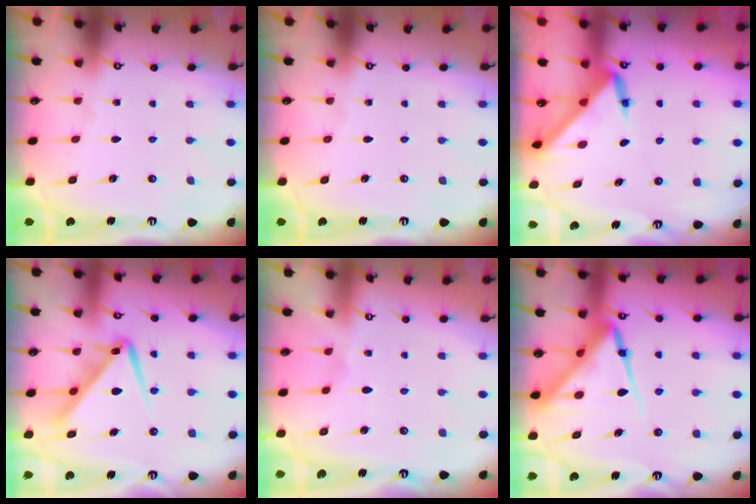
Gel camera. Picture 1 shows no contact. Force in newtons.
{"total": 0.0}
{"total": 3.0, "press": 3.0, "slide": 0.1}
{"total": 10.9, "press": 10.8, "slide": 1.0}
{"total": 2.8, "press": 2.8, "slide": 0.5}
{"total": 13.6, "press": 13.5, "slide": 1.2}